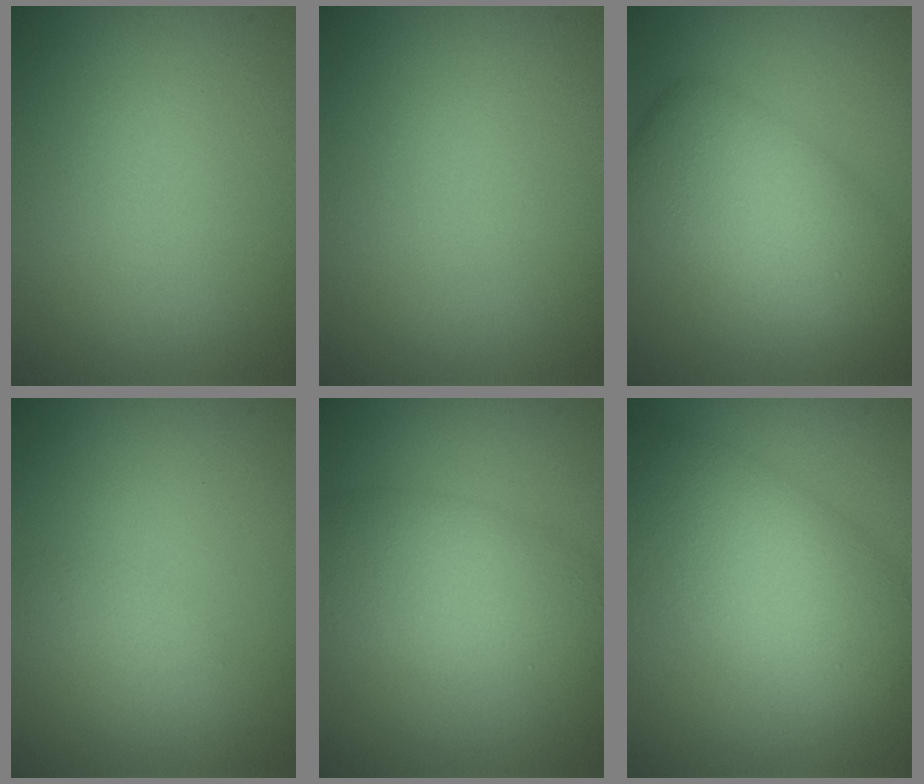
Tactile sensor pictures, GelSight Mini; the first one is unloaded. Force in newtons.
{"total": 0.0}
{"total": 6.8, "press": 6.8, "slide": 0.0}
{"total": 1.1, "press": 1.1, "slide": 0.1}
{"total": 5.6, "press": 5.6, "slide": 0.2}
{"total": 8.2, "press": 8.2, "slide": 0.3}